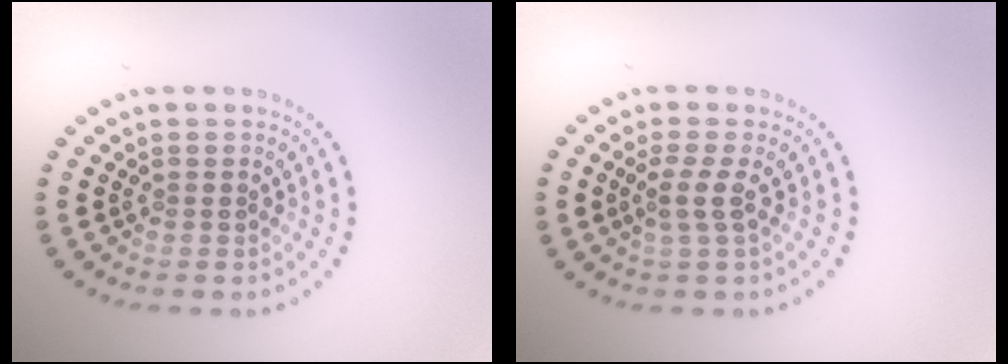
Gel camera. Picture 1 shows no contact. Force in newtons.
{"total": 1.8, "press": 1.4, "slide": 1.1}